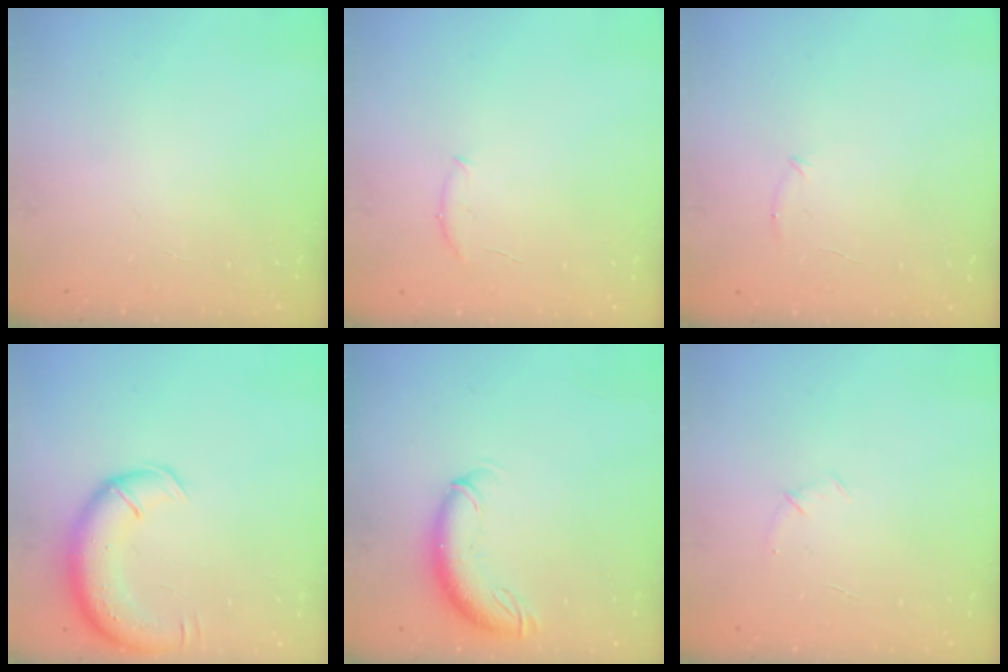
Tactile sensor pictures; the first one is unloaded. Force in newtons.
{"total": 6.1, "press": 6.0, "slide": 1.1}
{"total": 4.7, "press": 4.5, "slide": 1.3}
{"total": 13.4, "press": 12.9, "slide": 3.5}
{"total": 10.2, "press": 10.0, "slide": 2.3}
{"total": 5.0, "press": 4.9, "slide": 1.3}